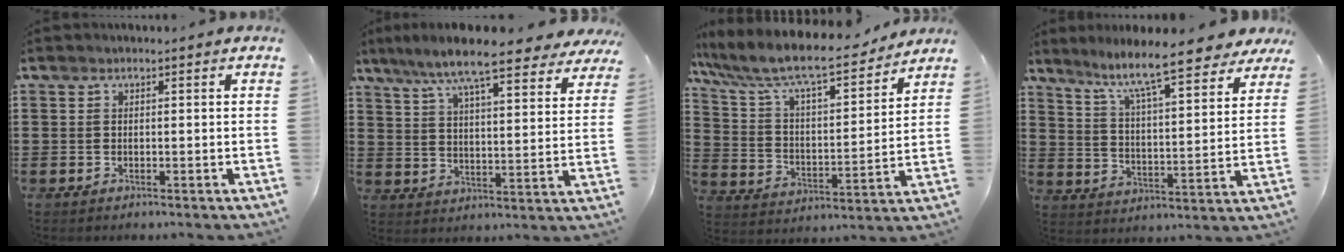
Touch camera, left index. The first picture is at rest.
{"total": 9.9, "force": [8.5, 0.6, 5.0], "torque": [-0.122, -0.042, 0.143]}
{"total": 9.8, "force": [8.5, 1.3, 4.8], "torque": [-0.129, -0.053, 0.140]}
{"total": 9.3, "force": [8.0, 0.3, 4.7], "torque": [-0.114, -0.048, 0.131]}